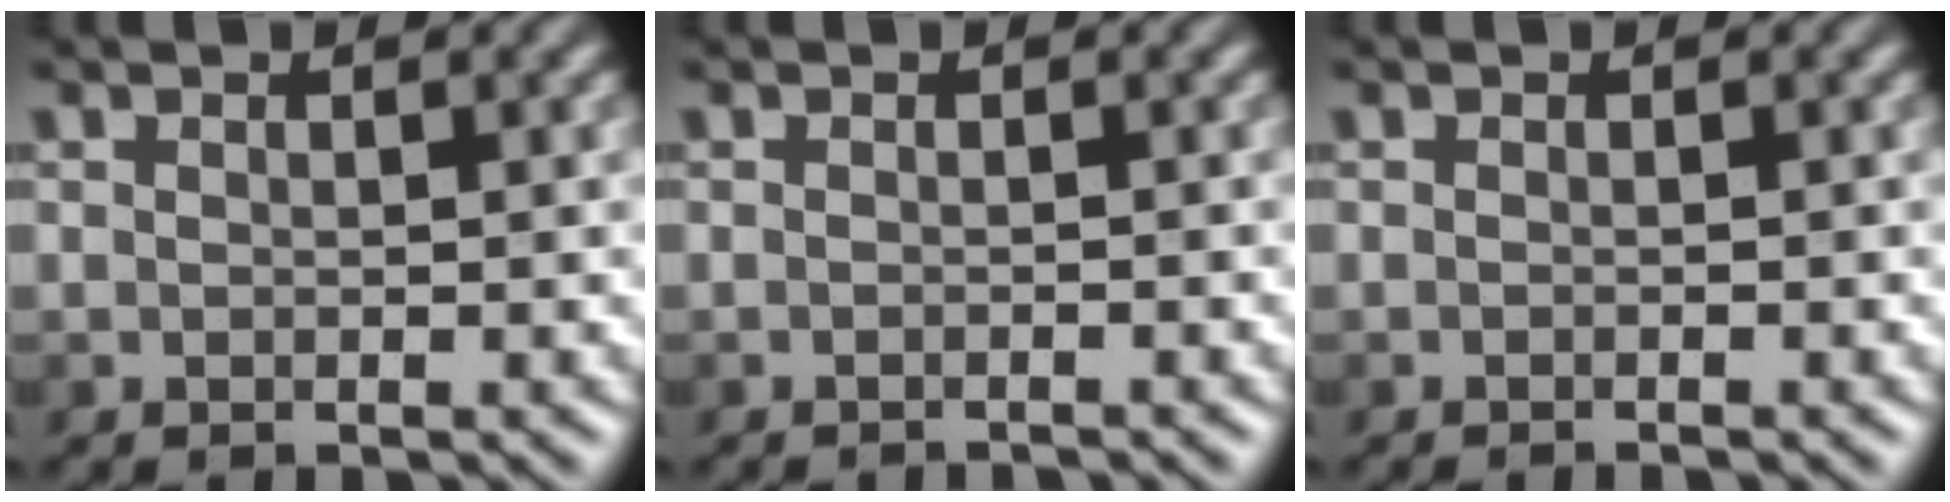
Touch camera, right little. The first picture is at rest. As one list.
[{"total": 2.1, "force": [-2.0, 0.2, 0.6], "torque": [0.002, -0.002, -0.034]}, {"total": 1.2, "force": [-1.1, 0.3, 0.5], "torque": [0.005, -0.003, -0.019]}]